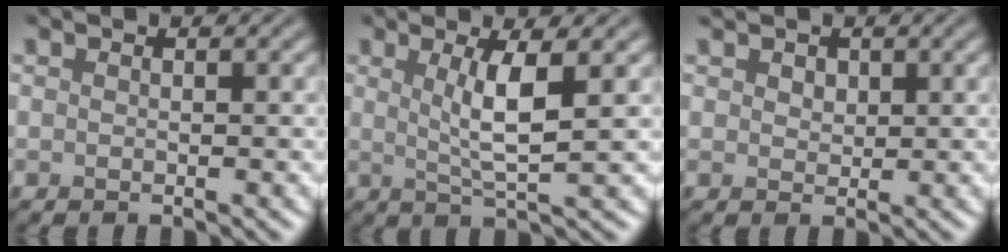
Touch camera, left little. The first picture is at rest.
{"total": 4.2, "force": [1.0, 0.7, 4.0], "torque": [-0.073, -0.003, 0.020]}
{"total": 2.1, "force": [1.3, 1.4, 0.9], "torque": [-0.020, 0.005, 0.016]}